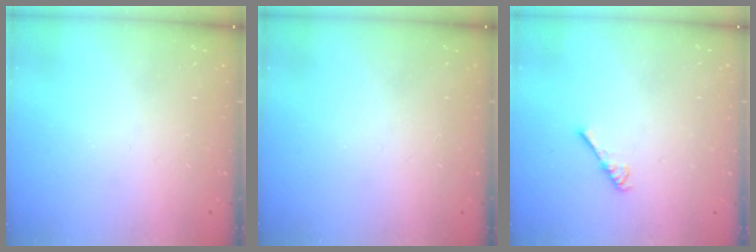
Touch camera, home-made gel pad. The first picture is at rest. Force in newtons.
{"total": 0.0}
{"total": 2.6, "press": 2.6, "slide": 0.5}